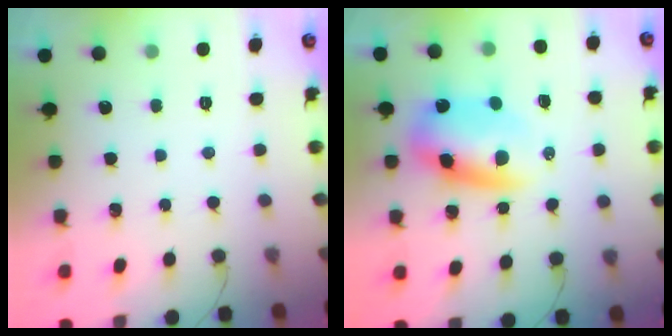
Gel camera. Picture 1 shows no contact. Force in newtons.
{"total": 9.0, "press": 8.7, "slide": 2.5}